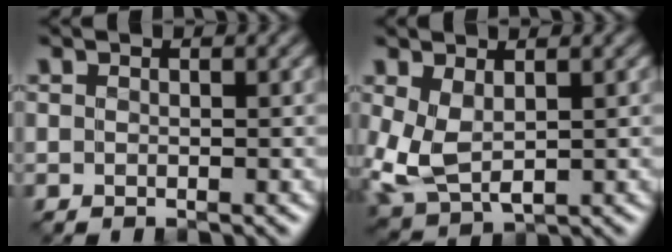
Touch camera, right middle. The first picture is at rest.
{"total": 4.8, "force": [0.1, 2.9, 3.8], "torque": [-0.109, -0.009, 0.011]}